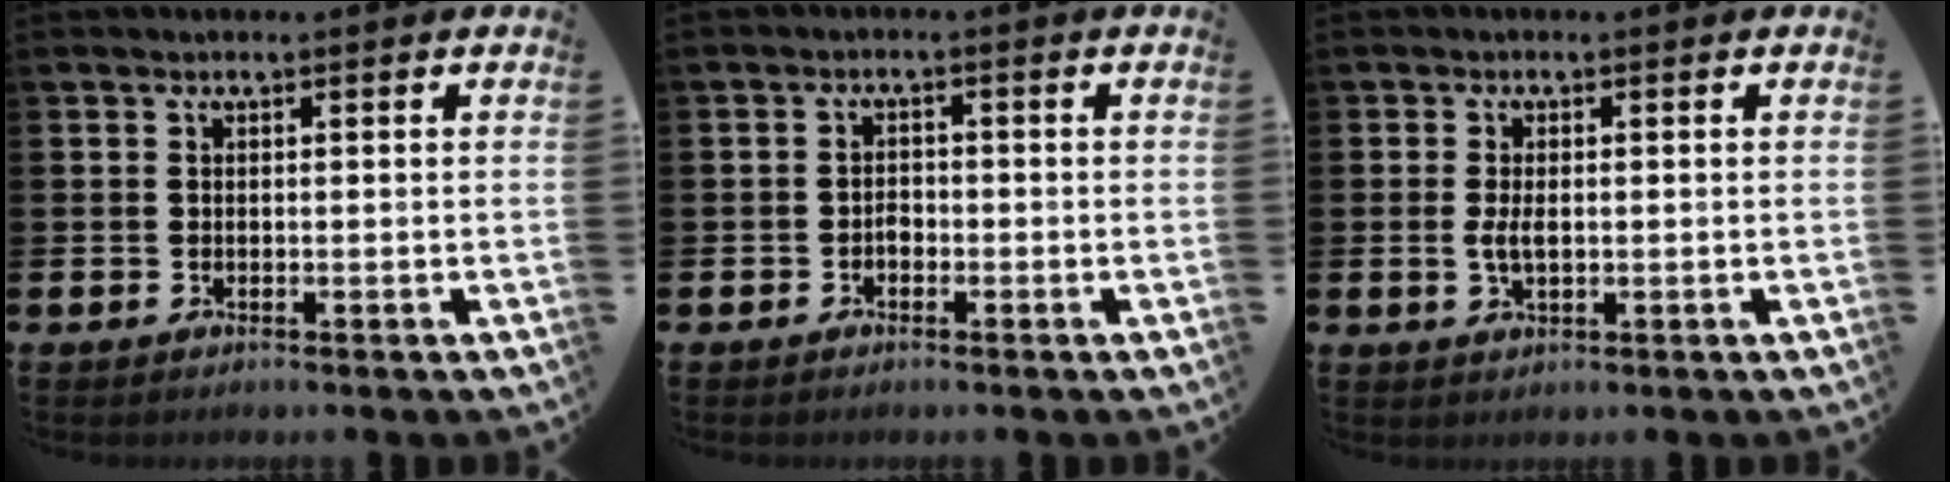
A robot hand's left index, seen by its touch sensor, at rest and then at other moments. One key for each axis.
{"total": 1.4, "fx": -0.7, "fy": 1.0, "fz": 0.7, "tx": -0.007, "ty": 0.001, "tz": -0.018}
{"total": 2.5, "fx": 0.0, "fy": 1.2, "fz": 2.2, "tx": -0.036, "ty": 0.001, "tz": -0.003}